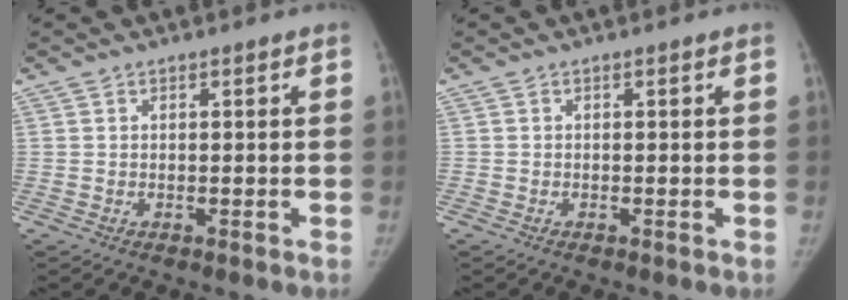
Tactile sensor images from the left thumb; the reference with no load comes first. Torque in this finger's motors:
{"motor_torque": [0.94, 1.81, 0.57, 0.26, 0.10]}